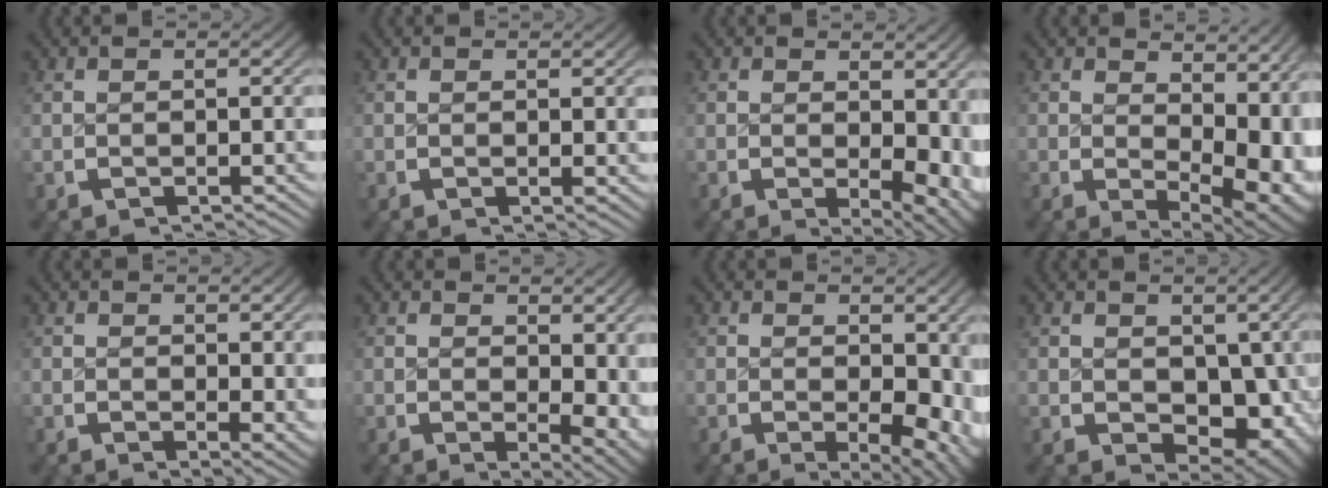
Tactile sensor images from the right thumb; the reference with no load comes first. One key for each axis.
{"total": 0.6, "fx": 0.4, "fy": 0.3, "fz": 0.4, "tx": 0.000, "ty": -0.003, "tz": 0.006}
{"total": 4.6, "fx": 0.3, "fy": 2.6, "fz": 3.8, "tx": -0.047, "ty": -0.021, "tz": 0.012}
{"total": 7.3, "fx": 0.5, "fy": 4.4, "fz": 5.8, "tx": -0.079, "ty": -0.036, "tz": 0.027}
{"total": 2.1, "fx": 0.6, "fy": 1.1, "fz": 1.8, "tx": -0.011, "ty": -0.007, "tz": 0.010}
{"total": 4.2, "fx": 0.5, "fy": 2.5, "fz": 3.4, "tx": -0.036, "ty": -0.021, "tz": 0.018}
{"total": 5.6, "fx": 0.0, "fy": 3.2, "fz": 4.5, "tx": -0.059, "ty": -0.023, "tz": 0.006}
{"total": 6.9, "fx": 0.1, "fy": 5.0, "fz": 4.8, "tx": -0.081, "ty": -0.041, "tz": 0.023}